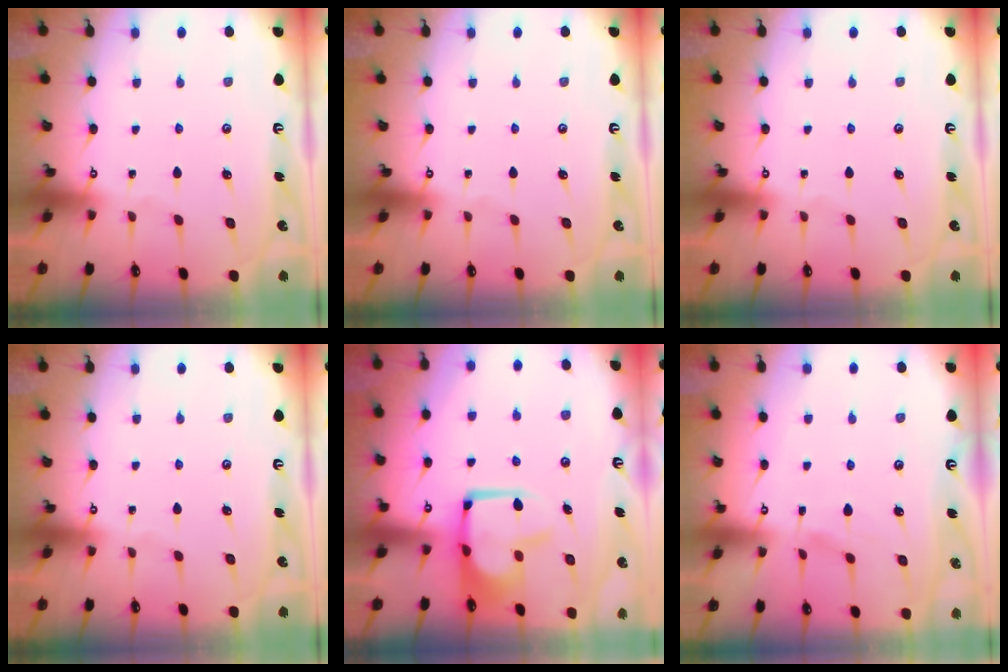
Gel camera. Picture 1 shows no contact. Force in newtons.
{"total": 0.0}
{"total": 0.0}
{"total": 0.0}
{"total": 2.8, "press": 2.7, "slide": 0.8}
{"total": 1.7, "press": 1.4, "slide": 1.0}